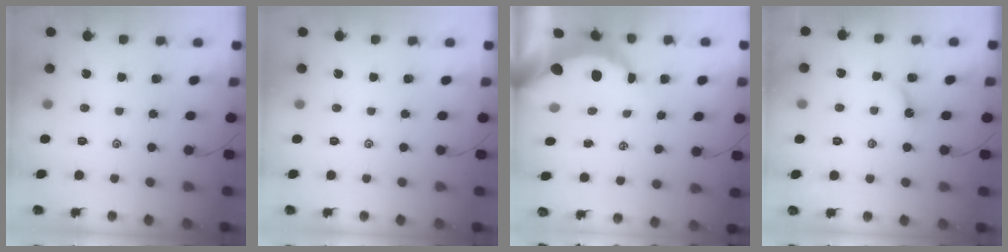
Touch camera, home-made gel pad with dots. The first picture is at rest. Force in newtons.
{"total": 0.0}
{"total": 8.5, "press": 8.5, "slide": 0.7}
{"total": 3.4, "press": 3.4, "slide": 0.3}